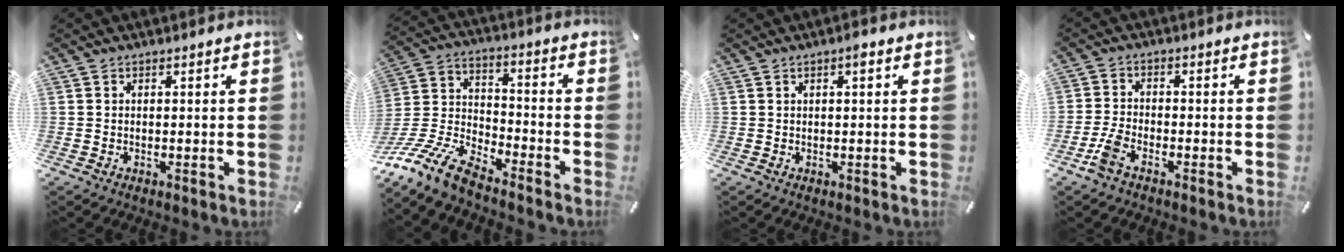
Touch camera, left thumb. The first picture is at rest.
{"total": 14.0, "force": [-11.7, 4.2, 6.5], "torque": [-0.136, 0.046, -0.224]}
{"total": 1.8, "force": [0.6, 0.6, 1.6], "torque": [-0.033, 0.006, 0.008]}
{"total": 4.8, "force": [-2.9, 2.8, 2.5], "torque": [-0.065, 0.010, -0.059]}